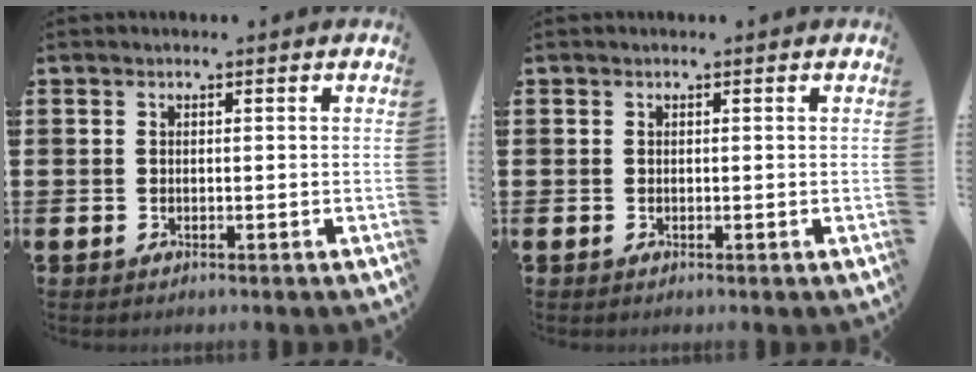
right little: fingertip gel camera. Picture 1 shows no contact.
{"total": 0.0}